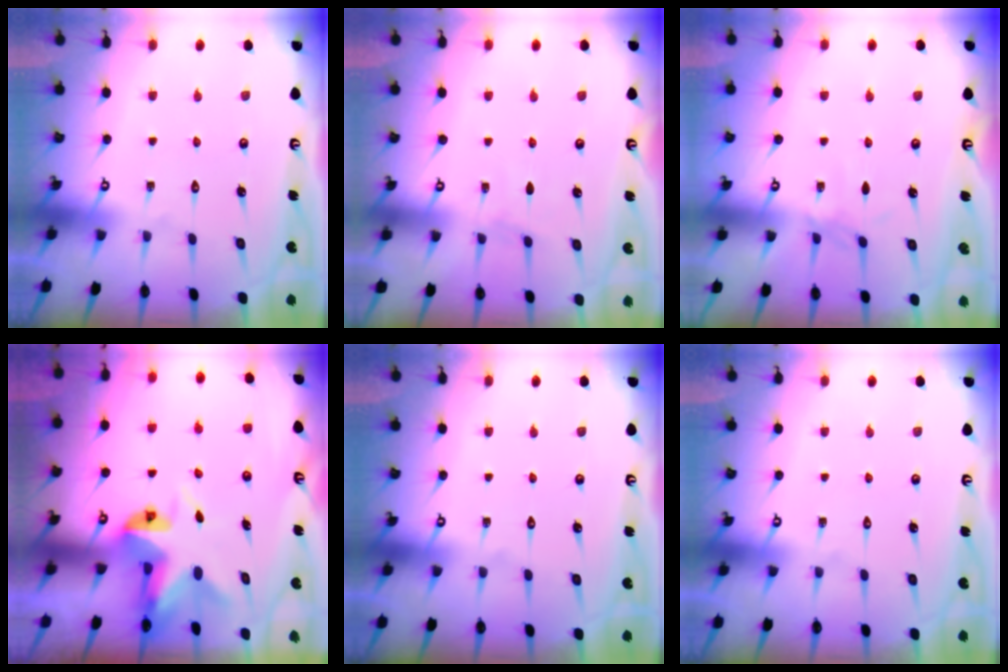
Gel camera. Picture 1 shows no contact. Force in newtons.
{"total": 2.3, "press": 2.3, "slide": 0.3}
{"total": 2.6, "press": 2.5, "slide": 0.5}
{"total": 5.7, "press": 5.6, "slide": 0.6}
{"total": 0.0}
{"total": 0.0}